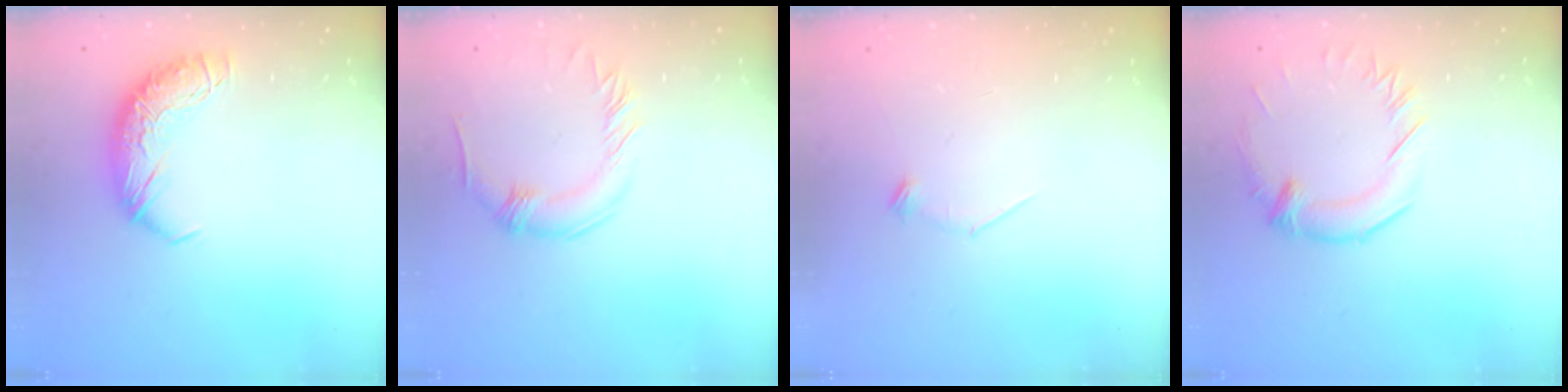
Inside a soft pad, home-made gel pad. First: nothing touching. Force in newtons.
{"total": 0.0}
{"total": 7.5, "press": 7.5, "slide": 0.7}
{"total": 1.4, "press": 0.7, "slide": 1.2}